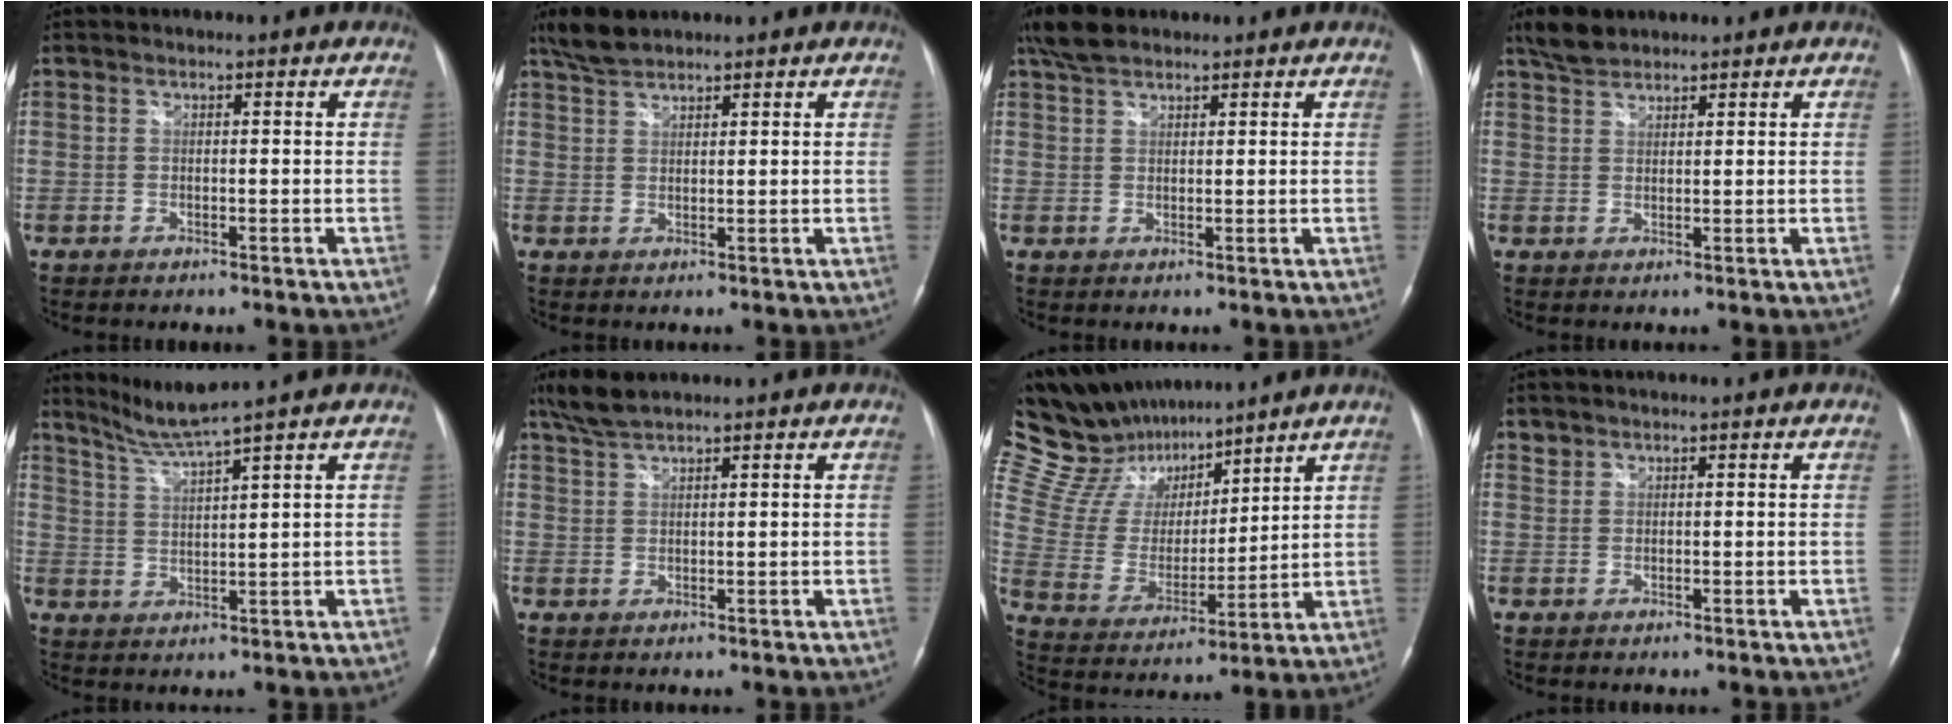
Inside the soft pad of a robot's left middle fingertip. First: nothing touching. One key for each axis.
{"total": 3.3, "fx": 3.1, "fy": 0.6, "fz": 0.9, "tx": -0.024, "ty": 0.010, "tz": 0.062}
{"total": 4.4, "fx": 3.6, "fy": 1.7, "fz": 1.9, "tx": -0.046, "ty": 0.018, "tz": 0.073}
{"total": 3.4, "fx": 3.1, "fy": 1.2, "fz": 0.8, "tx": -0.022, "ty": 0.011, "tz": 0.060}
{"total": 5.2, "fx": 4.4, "fy": -2.2, "fz": 1.5, "tx": -0.038, "ty": -0.015, "tz": 0.095}
{"total": 3.8, "fx": 3.3, "fy": 0.3, "fz": 1.8, "tx": -0.047, "ty": 0.012, "tz": 0.072}
{"total": 15.6, "fx": 13.5, "fy": 5.4, "fz": 5.8, "tx": -0.121, "ty": 0.022, "tz": 0.257}
{"total": 0.9, "fx": 0.8, "fy": 0.4, "fz": -0.1, "tx": 0.005, "ty": 0.005, "tz": 0.014}